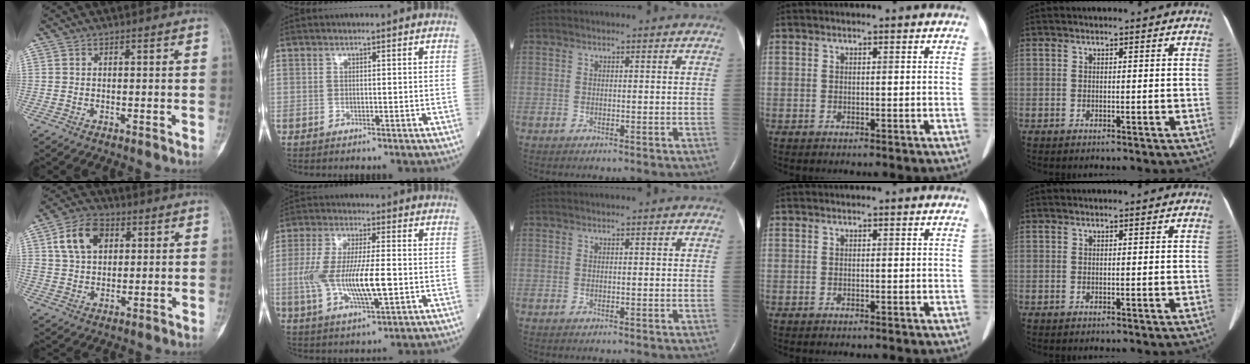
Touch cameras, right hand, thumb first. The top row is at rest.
{"thumb": {"total": 9.8, "force": [3.4, 6.7, 6.3], "torque": [-0.099, 0.002, 0.059]}, "index": {"total": 12.3, "force": [-1.6, 2.9, 11.8], "torque": [-0.242, -0.001, -0.026]}}